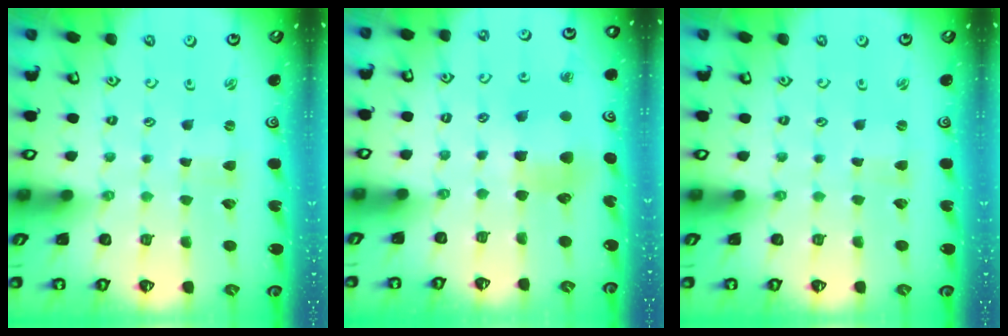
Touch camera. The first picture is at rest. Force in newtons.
{"total": 7.2, "press": 7.2, "slide": 0.6}
{"total": 0.0}